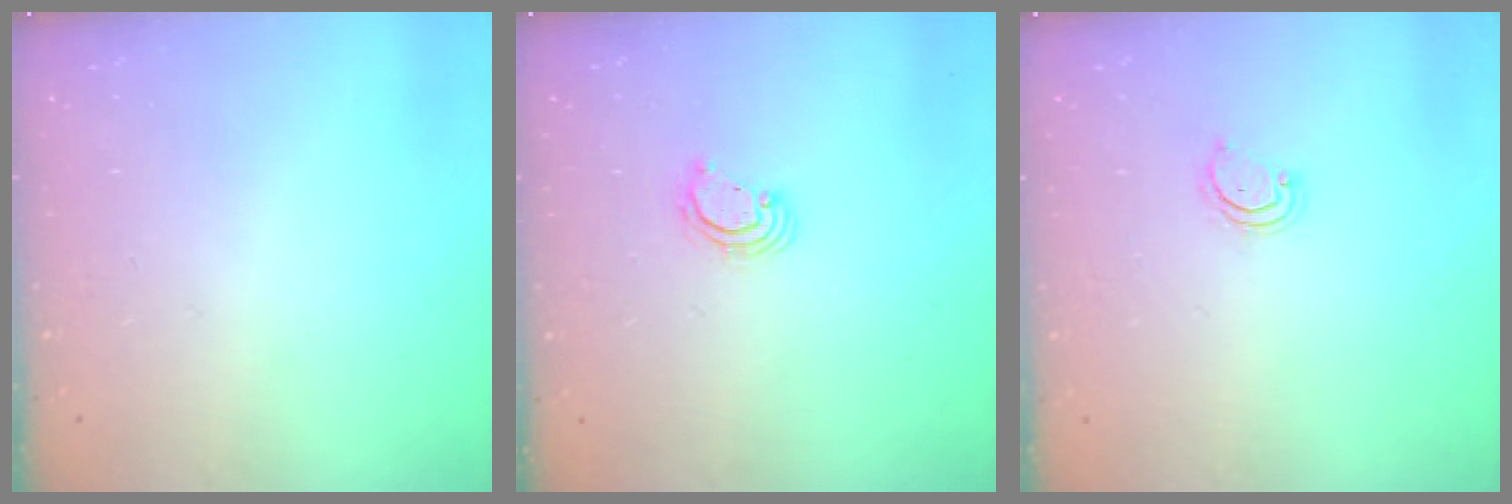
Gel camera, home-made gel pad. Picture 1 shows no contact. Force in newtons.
{"total": 2.2, "press": 2.2, "slide": 0.2}
{"total": 2.9, "press": 2.9, "slide": 0.3}